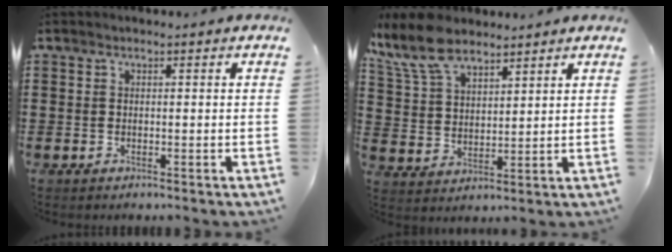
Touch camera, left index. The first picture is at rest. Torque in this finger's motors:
{"motor_torque": [0.55, 0.61, 0.90, 0.21]}